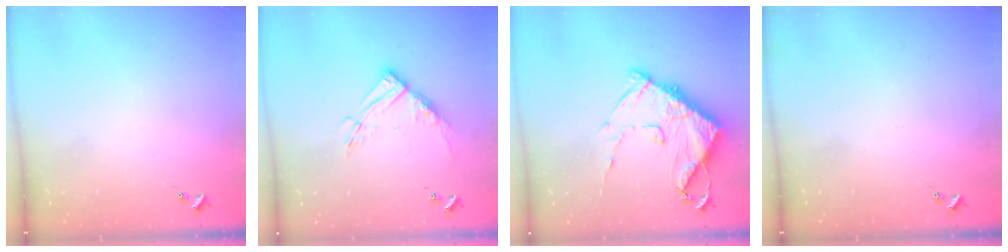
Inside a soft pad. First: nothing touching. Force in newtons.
{"total": 11.2, "press": 11.1, "slide": 1.1}
{"total": 13.5, "press": 13.5, "slide": 1.2}
{"total": 0.0}